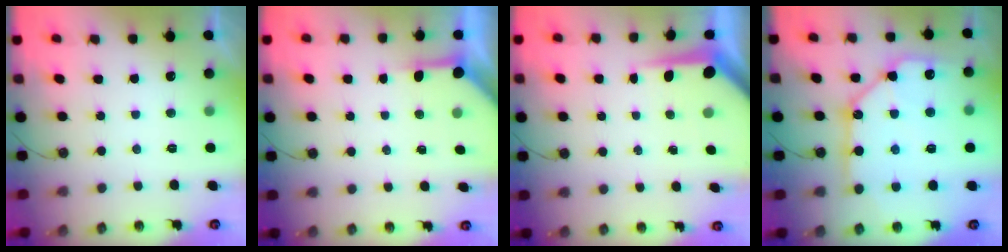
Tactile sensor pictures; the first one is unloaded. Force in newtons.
{"total": 3.8, "press": 3.7, "slide": 0.4}
{"total": 5.4, "press": 5.4, "slide": 0.6}
{"total": 16.9, "press": 16.8, "slide": 2.1}